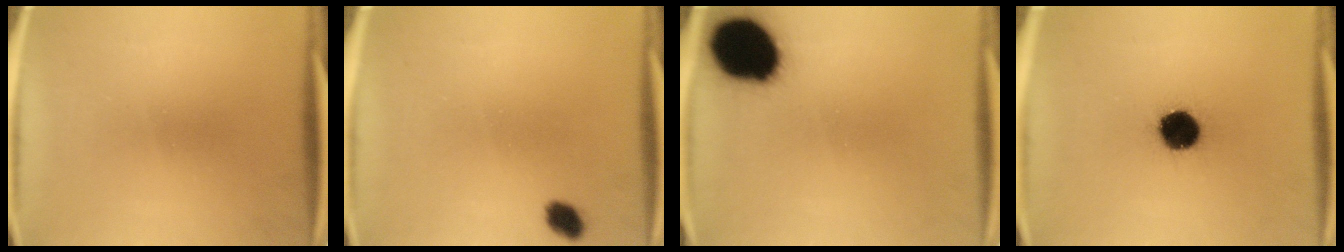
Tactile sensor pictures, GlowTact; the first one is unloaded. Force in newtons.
{"total": 2.8}
{"total": 19.5}
{"total": 12.3}